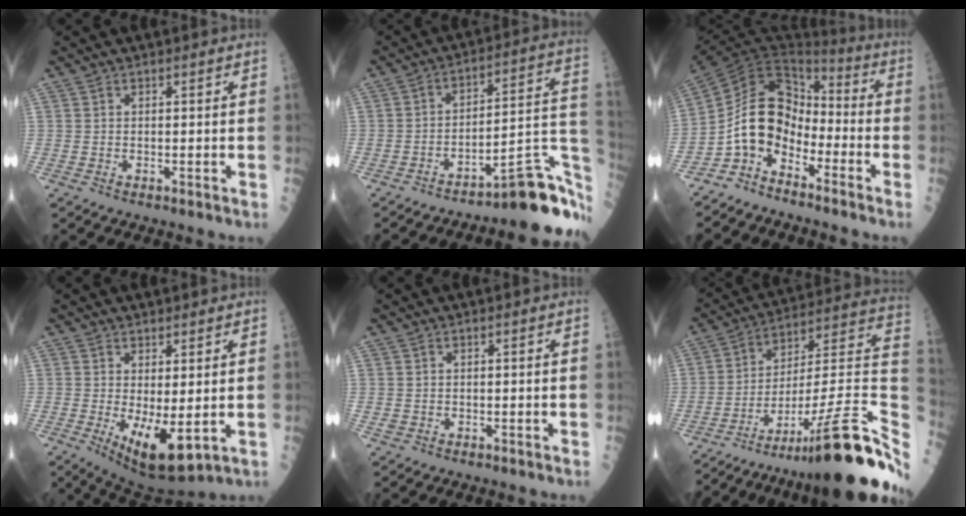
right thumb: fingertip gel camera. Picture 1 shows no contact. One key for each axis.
{"total": 18.6, "fx": -10.8, "fy": 4.4, "fz": 14.5, "tx": -0.098, "ty": 0.106, "tz": -0.146}
{"total": 14.3, "fx": -7.1, "fy": 8.9, "fz": 8.7, "tx": -0.144, "ty": 0.085, "tz": -0.143}
{"total": 9.9, "fx": -1.1, "fy": 3.8, "fz": 9.0, "tx": -0.142, "ty": -0.021, "tz": 0.002}
{"total": 0.8, "fx": 0.1, "fy": 0.7, "fz": 0.3, "tx": -0.002, "ty": 0.001, "tz": 0.005}
{"total": 33.0, "fx": -18.0, "fy": 5.5, "fz": 27.1, "tx": -0.322, "ty": 0.061, "tz": -0.276}